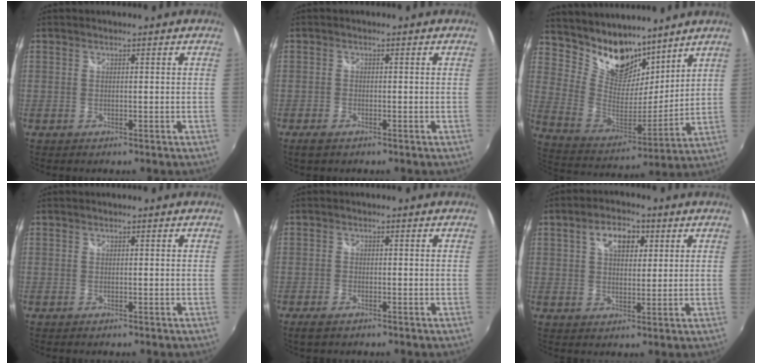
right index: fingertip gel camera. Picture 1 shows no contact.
{"total": 2.3, "force": [-1.7, 1.0, 1.3], "torque": [-0.032, -0.006, -0.033]}
{"total": 16.9, "force": [12.5, 9.5, 6.4], "torque": [-0.152, 0.009, 0.239]}
{"total": 0.0}
{"total": 2.7, "force": [-1.9, 1.2, 1.5], "torque": [-0.038, -0.008, -0.037]}
{"total": 6.9, "force": [2.8, 4.0, 4.8], "torque": [-0.080, 0.019, 0.045]}